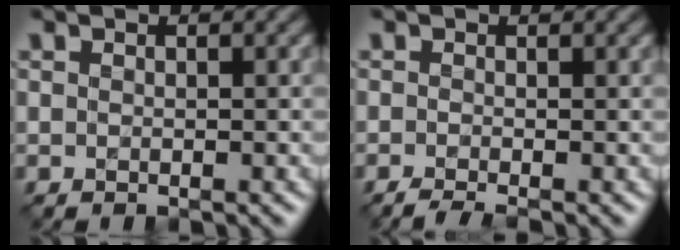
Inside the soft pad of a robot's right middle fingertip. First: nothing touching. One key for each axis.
{"total": 1.5, "fx": -0.9, "fy": 0.3, "fz": 1.2, "tx": -0.017, "ty": 0.003, "tz": -0.025}